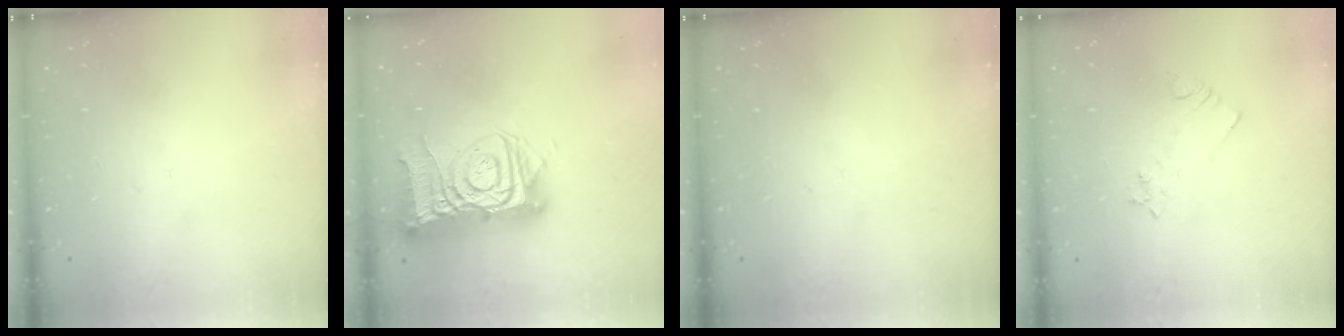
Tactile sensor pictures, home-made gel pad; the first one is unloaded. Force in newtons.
{"total": 17.8, "press": 17.7, "slide": 1.9}
{"total": 0.0}
{"total": 3.3, "press": 3.2, "slide": 0.5}